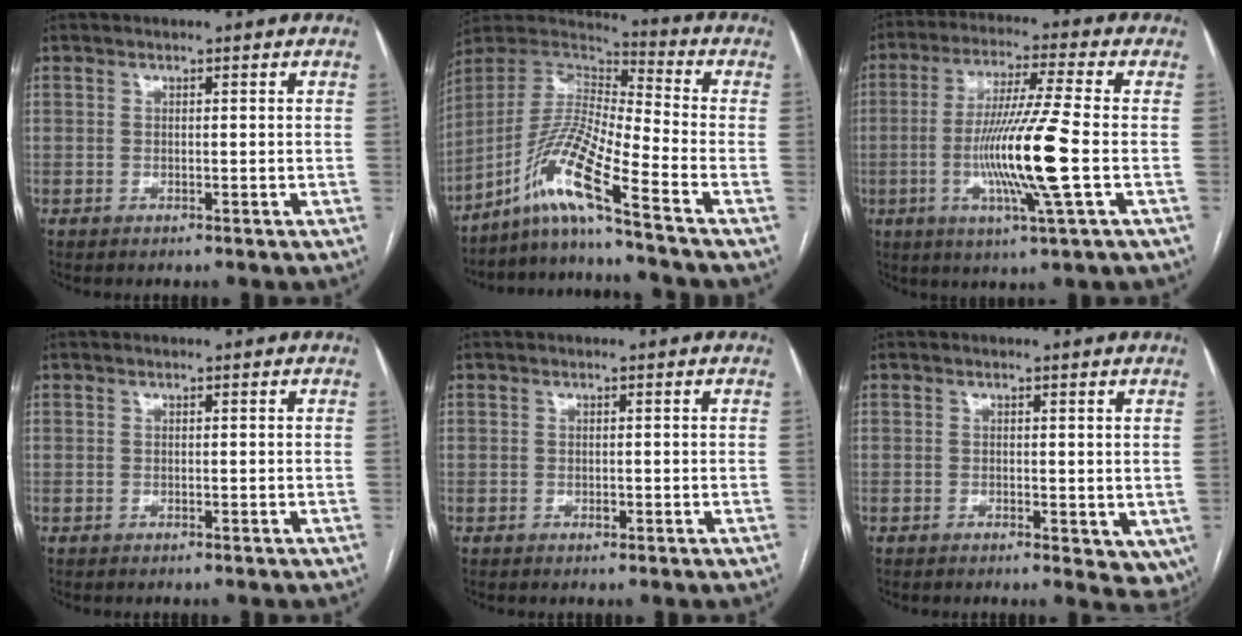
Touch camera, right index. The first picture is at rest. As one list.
[{"total": 12.6, "force": [-8.4, -1.4, 9.2], "torque": [-0.193, 0.003, -0.161]}, {"total": 13.2, "force": [-2.5, -1.1, 12.9], "torque": [-0.254, -0.015, -0.053]}, {"total": 0.0}, {"total": 0.6, "force": [-0.1, 0.3, 0.5], "torque": [-0.011, -0.002, -0.001]}, {"total": 4.9, "force": [-0.9, 3.0, 3.8], "torque": [-0.029, -0.007, -0.011]}]